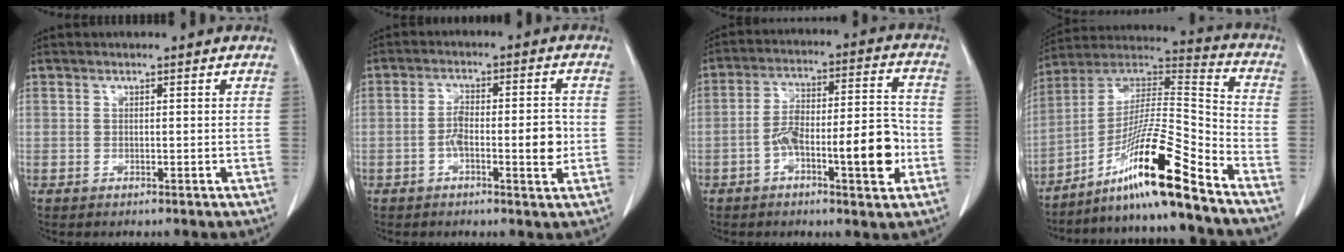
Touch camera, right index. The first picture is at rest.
{"total": 7.0, "force": [-1.4, 1.8, 6.6], "torque": [-0.107, 0.010, -0.024]}
{"total": 12.8, "force": [-4.1, 3.0, 11.7], "torque": [-0.185, 0.029, -0.061]}
{"total": 16.3, "force": [-11.1, -1.0, 11.9], "torque": [-0.220, 0.009, -0.197]}